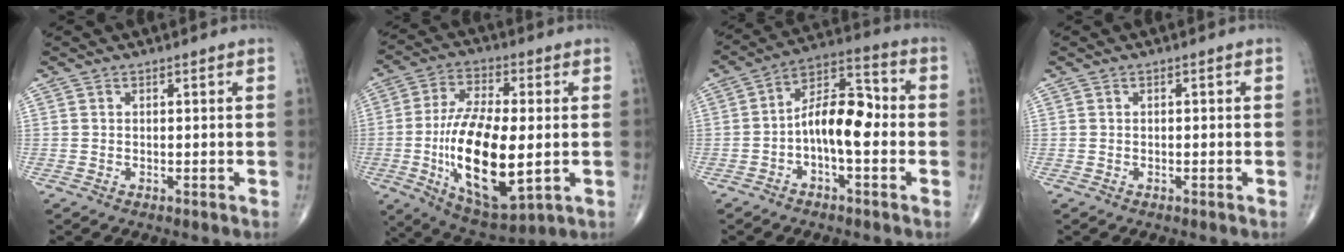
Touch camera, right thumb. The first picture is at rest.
{"total": 20.4, "force": [-2.7, 8.3, 18.4], "torque": [-0.340, -0.007, -0.033]}
{"total": 11.8, "force": [-1.8, 5.5, 10.2], "torque": [-0.158, 0.045, -0.038]}
{"total": 0.0}